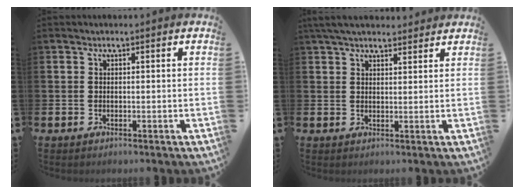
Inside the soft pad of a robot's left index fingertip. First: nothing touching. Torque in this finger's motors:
{"motor_torque": [1.18, -0.95, 0.48, 0.20]}